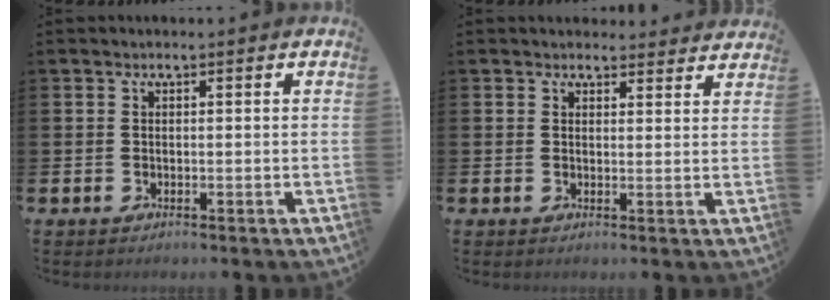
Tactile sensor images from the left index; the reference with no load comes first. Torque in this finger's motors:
{"motor_torque": [0.88, -1.25, 0.02, 0.03]}